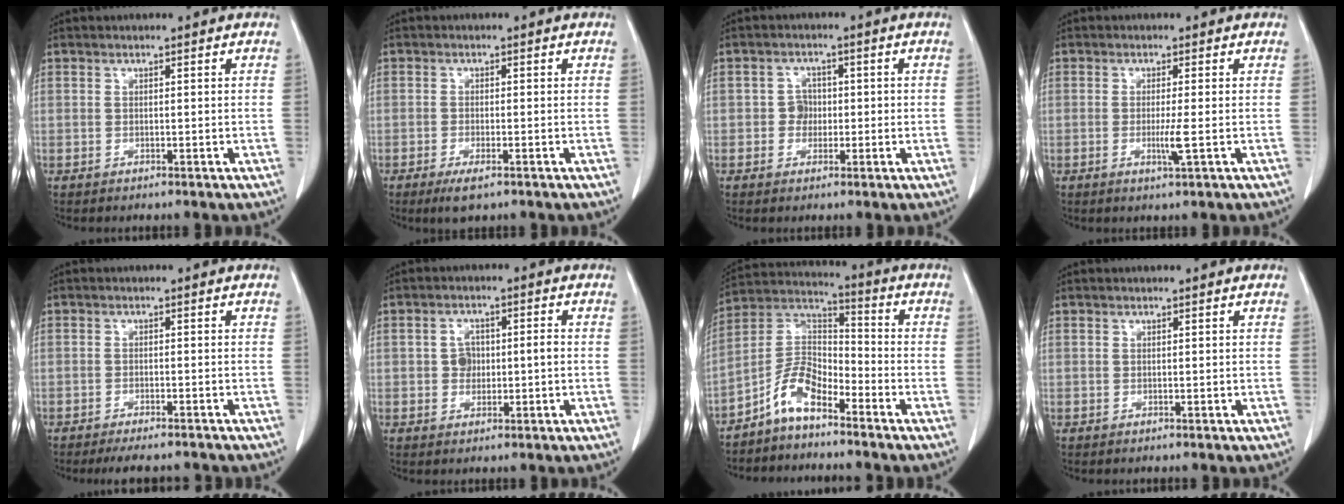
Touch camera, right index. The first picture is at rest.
{"total": 3.3, "force": [-2.0, 0.8, 2.5], "torque": [-0.049, -0.006, -0.029]}
{"total": 2.7, "force": [-0.3, 2.5, 1.0], "torque": [-0.008, 0.008, -0.006]}
{"total": 2.7, "force": [-0.6, -0.4, 2.6], "torque": [-0.051, -0.008, -0.010]}
{"total": 6.1, "force": [-5.6, 1.2, 2.2], "torque": [-0.023, -0.011, -0.075]}
{"total": 3.9, "force": [-0.2, 2.5, 3.1], "torque": [-0.055, 0.015, 0.000]}
{"total": 8.0, "force": [-5.3, 3.4, 4.9], "torque": [-0.106, 0.023, -0.108]}
{"total": 0.0}